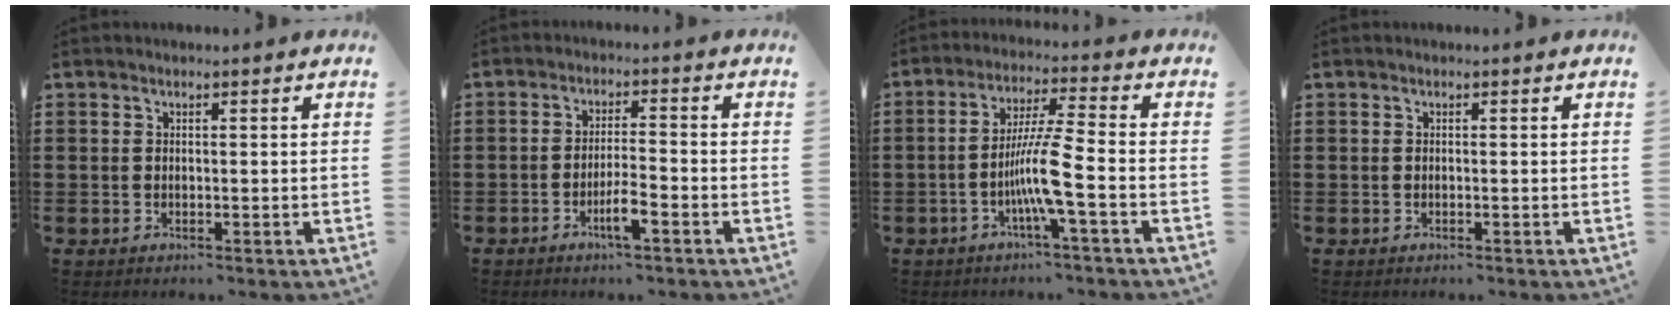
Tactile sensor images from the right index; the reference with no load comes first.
{"total": 3.8, "force": [-2.3, 0.5, 3.0], "torque": [-0.060, 0.001, -0.044]}
{"total": 8.1, "force": [-2.8, -0.1, 7.6], "torque": [-0.151, -0.010, -0.058]}
{"total": 0.0}